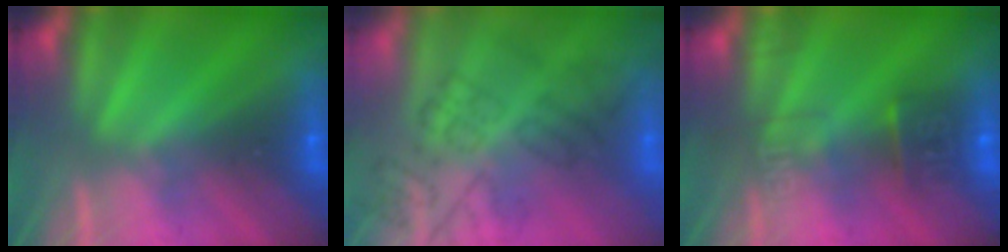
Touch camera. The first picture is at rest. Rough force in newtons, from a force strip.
{"total": 4.5}
{"total": 10.8}